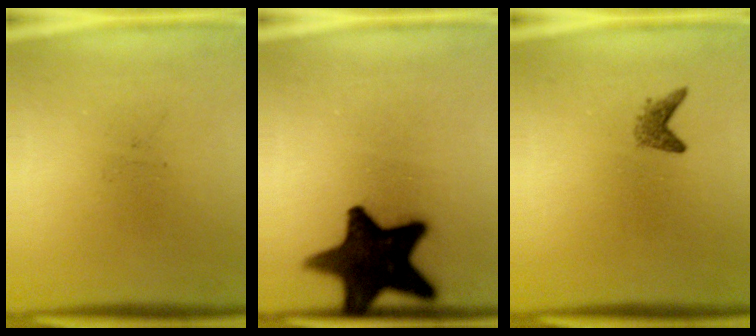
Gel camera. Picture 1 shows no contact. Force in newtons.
{"total": 16.2}
{"total": 1.4}